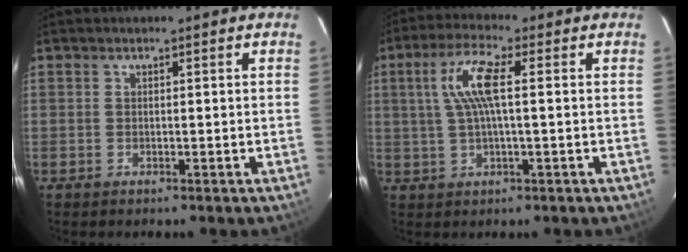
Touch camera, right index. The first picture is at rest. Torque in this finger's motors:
{"motor_torque": [0.82, -0.03, 0.33, 0.10]}